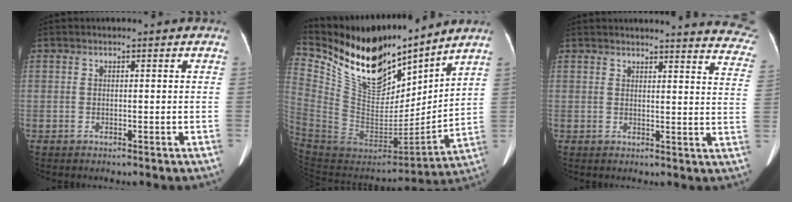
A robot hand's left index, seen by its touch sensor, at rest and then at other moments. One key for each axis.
{"total": 22.8, "fx": 18.4, "fy": 8.0, "fz": 10.8, "tx": -0.242, "ty": -0.011, "tz": 0.342}
{"total": 19.5, "fx": 18.9, "fy": 2.0, "fz": 4.3, "tx": -0.029, "ty": -0.100, "tz": 0.183}